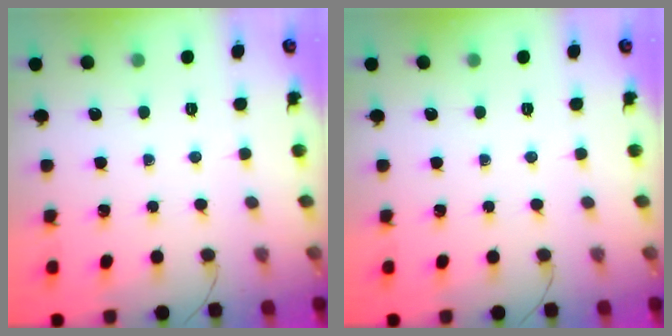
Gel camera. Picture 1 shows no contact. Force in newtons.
{"total": 0.0}